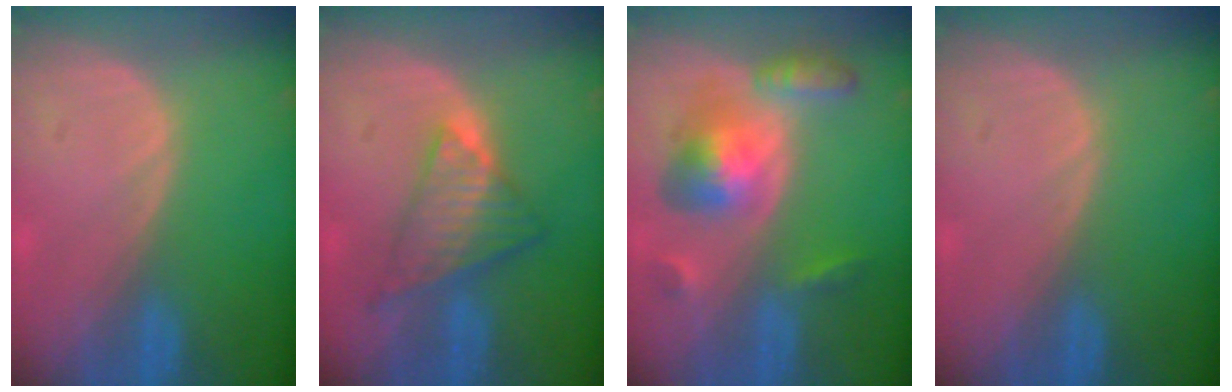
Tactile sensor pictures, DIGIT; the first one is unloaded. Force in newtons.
{"total": 7.2, "press": 6.7, "slide": 2.7}
{"total": 7.9, "press": 7.9, "slide": 0.5}
{"total": 0.0}